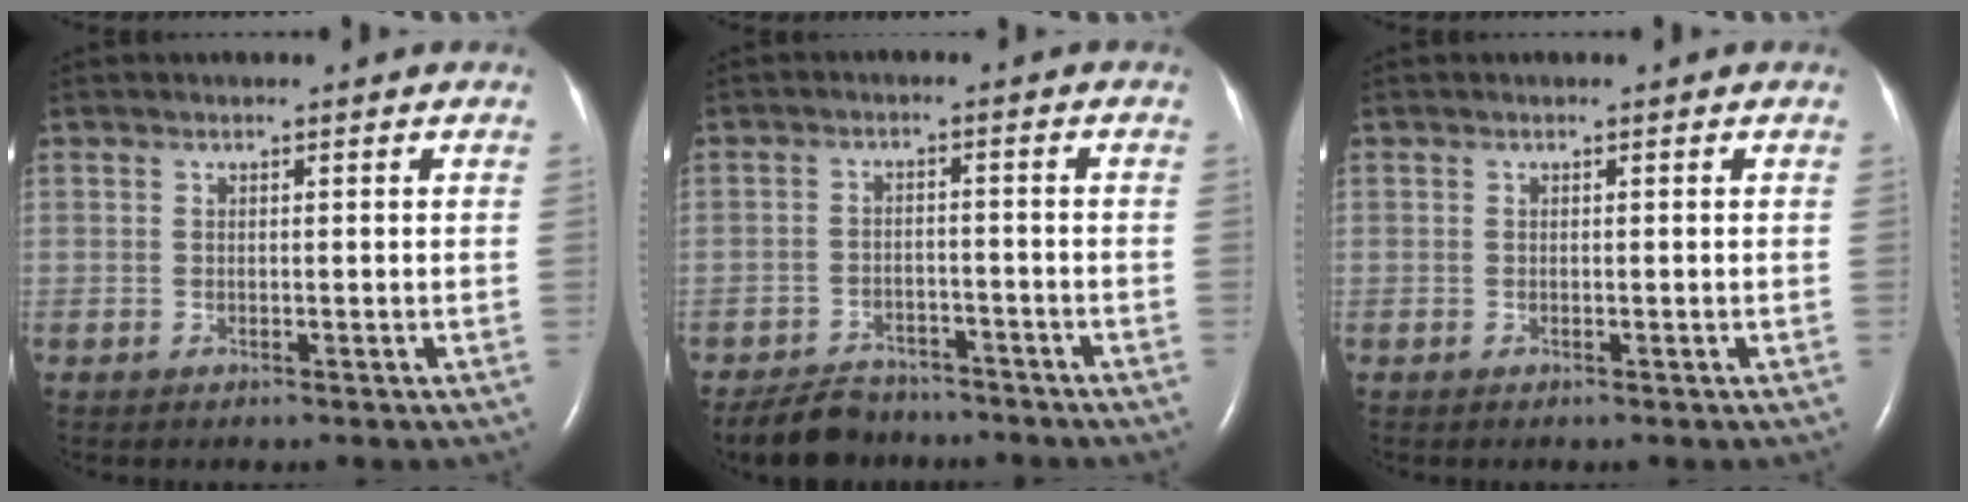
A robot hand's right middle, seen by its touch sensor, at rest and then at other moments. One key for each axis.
{"total": 6.6, "fx": -5.9, "fy": 2.7, "fz": 1.3, "tx": -0.030, "ty": -0.008, "tz": -0.096}
{"total": 0.0}